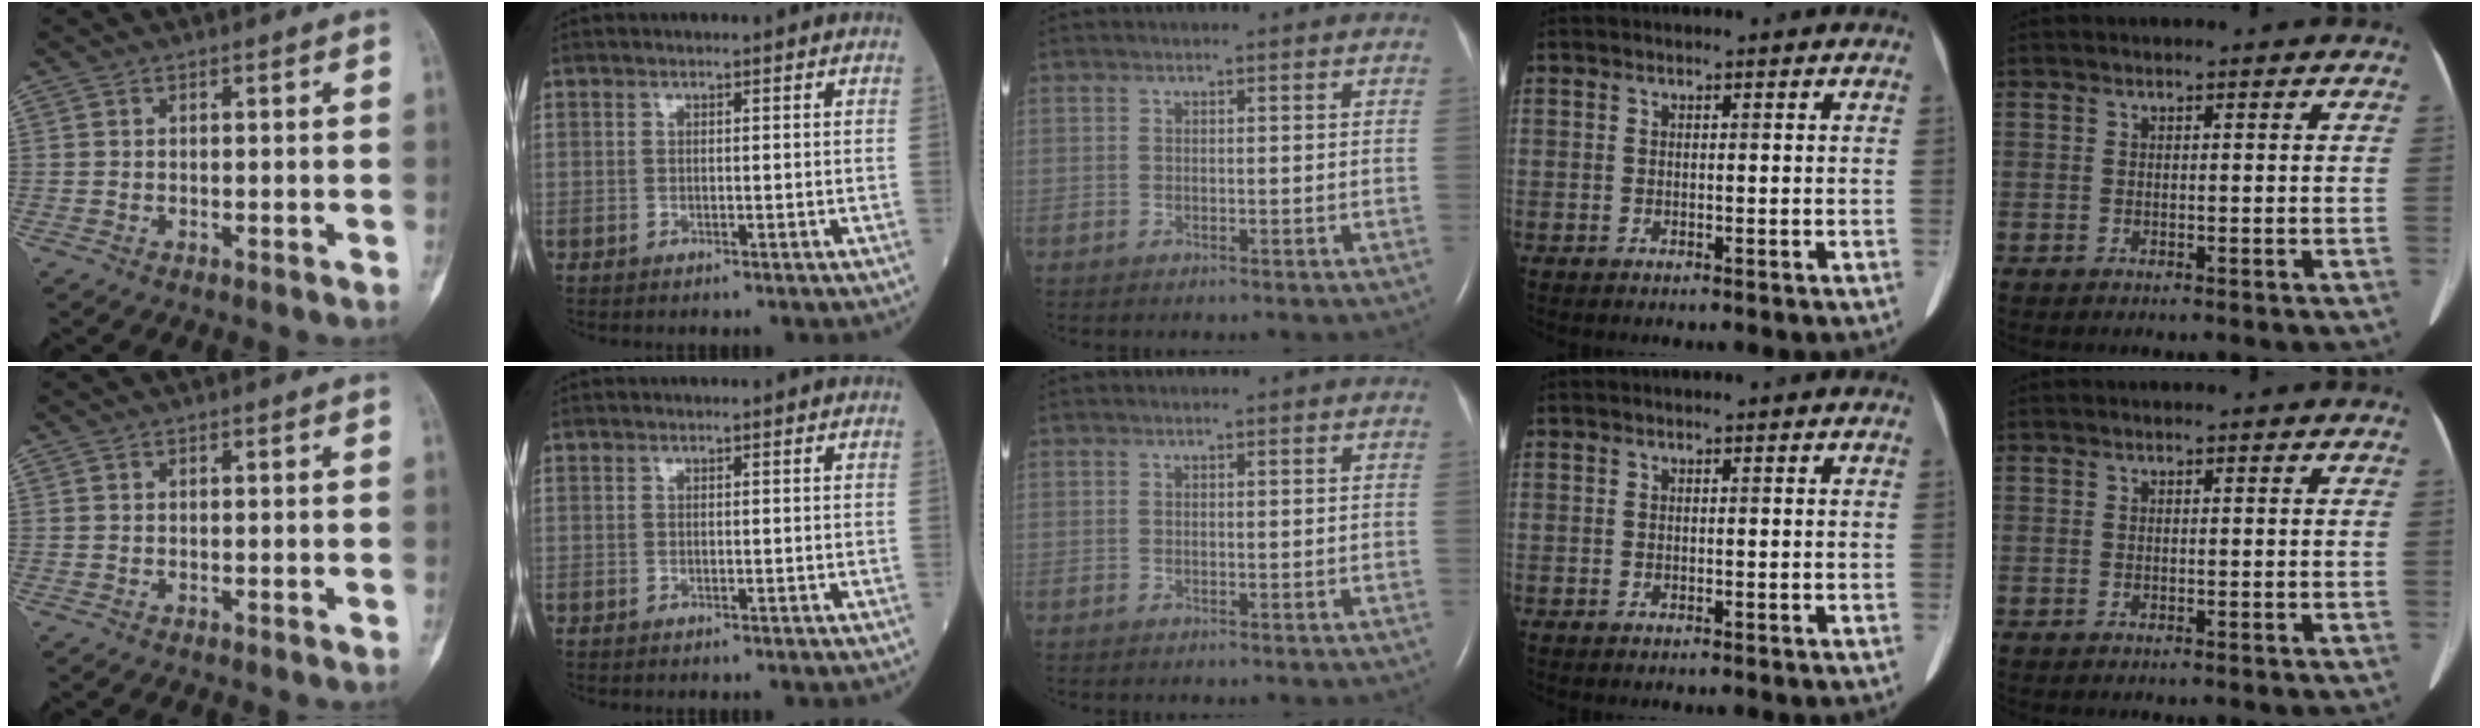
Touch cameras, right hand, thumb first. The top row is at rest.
{}